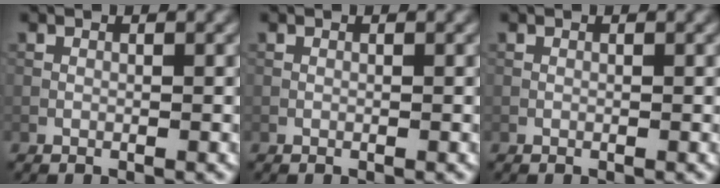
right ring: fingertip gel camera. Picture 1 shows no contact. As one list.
[{"total": 0.0}, {"total": 0.0}]